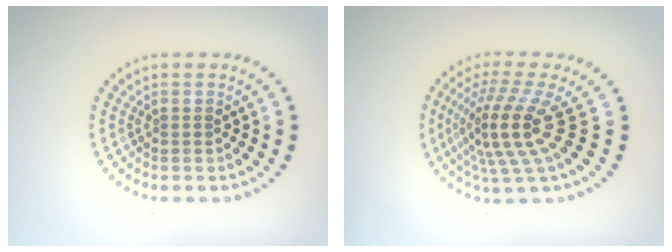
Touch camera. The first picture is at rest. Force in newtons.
{"total": 5.2, "press": 3.6, "slide": 3.7}